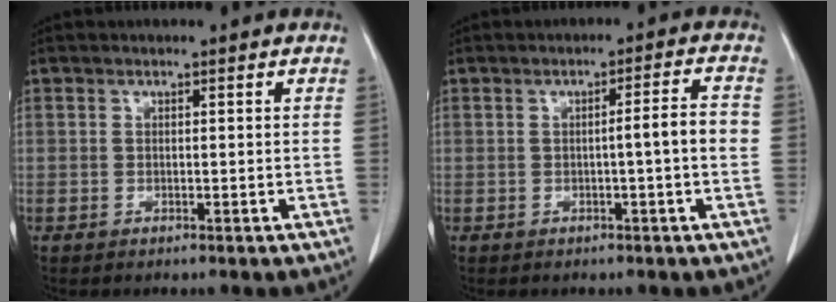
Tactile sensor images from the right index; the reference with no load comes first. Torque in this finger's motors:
{"motor_torque": [0.04, 0.12, 0.15, 0.02]}